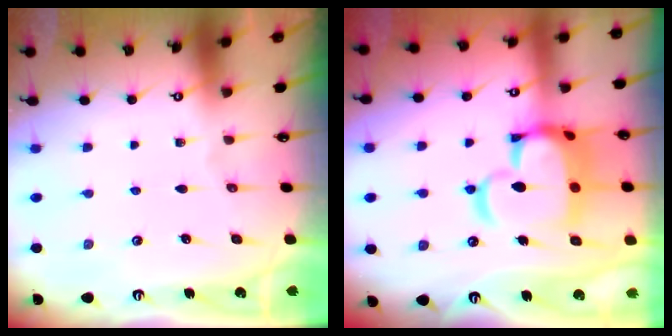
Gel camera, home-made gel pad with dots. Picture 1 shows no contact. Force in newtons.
{"total": 14.5, "press": 14.4, "slide": 1.5}